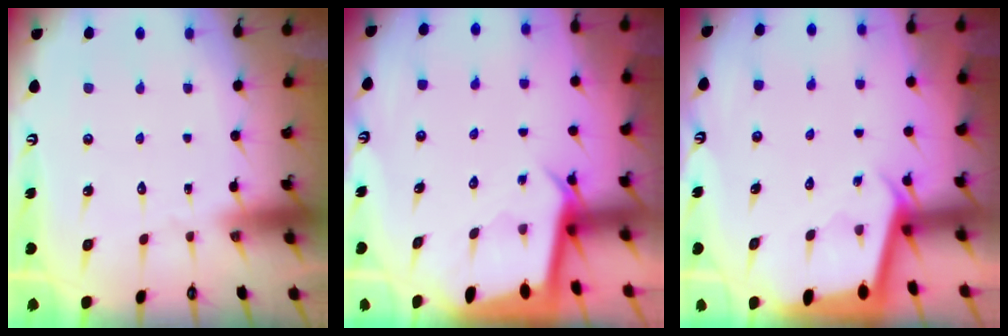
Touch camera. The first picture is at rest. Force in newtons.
{"total": 3.5, "press": 3.5, "slide": 0.3}
{"total": 2.3, "press": 2.3, "slide": 0.4}